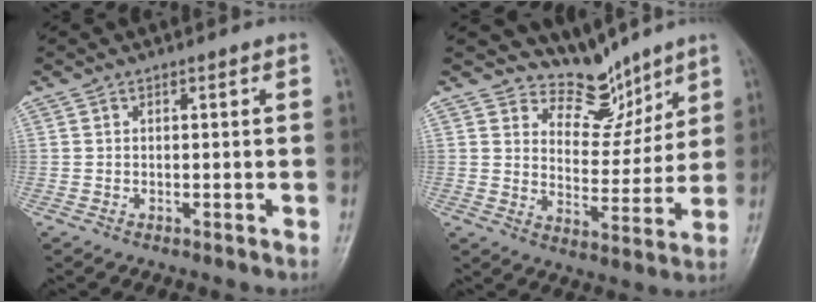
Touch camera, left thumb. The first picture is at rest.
{"total": 9.0, "force": [7.8, 4.6, 0.9], "torque": [0.026, -0.063, 0.136]}